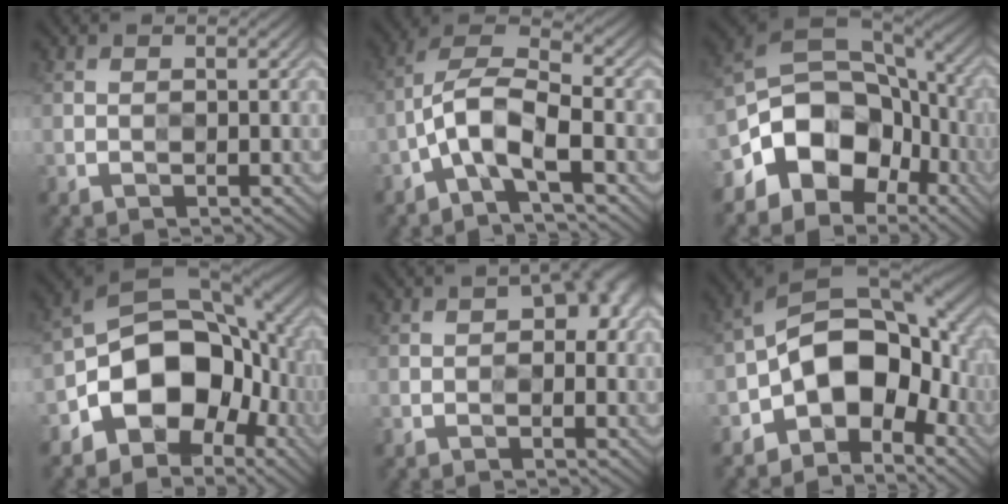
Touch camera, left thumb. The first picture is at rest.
{"total": 7.9, "force": [-3.3, 2.8, 6.6], "torque": [-0.129, 0.013, -0.078]}
{"total": 15.7, "force": [-5.9, 11.3, 9.2], "torque": [-0.181, -0.025, -0.103]}
{"total": 14.2, "force": [-4.0, 9.9, 9.4], "torque": [-0.131, -0.014, -0.084]}
{"total": 3.9, "force": [0.7, 2.2, 3.2], "torque": [-0.029, 0.009, 0.007]}
{"total": 14.2, "force": [-3.8, 8.9, 10.3], "torque": [-0.152, -0.008, -0.080]}